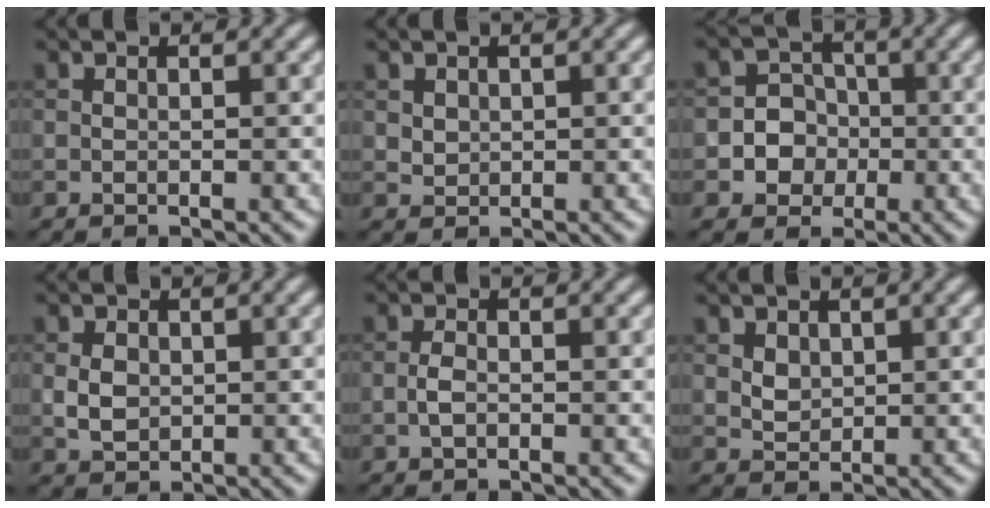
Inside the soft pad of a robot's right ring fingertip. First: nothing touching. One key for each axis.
{"total": 1.0, "fx": 0.4, "fy": 0.9, "fz": 0.3, "tx": -0.006, "ty": -0.002, "tz": 0.014}
{"total": 5.0, "fx": -1.1, "fy": 4.7, "fz": 1.1, "tx": 0.004, "ty": 0.020, "tz": -0.038}
{"total": 2.4, "fx": 0.0, "fy": 1.9, "fz": 1.5, "tx": -0.033, "ty": 0.000, "tz": -0.001}
{"total": 1.4, "fx": -0.4, "fy": 0.7, "fz": 1.1, "tx": -0.025, "ty": 0.001, "tz": -0.012}
{"total": 1.6, "fx": 0.6, "fy": 1.2, "fz": 0.8, "tx": -0.016, "ty": 0.000, "tz": 0.012}